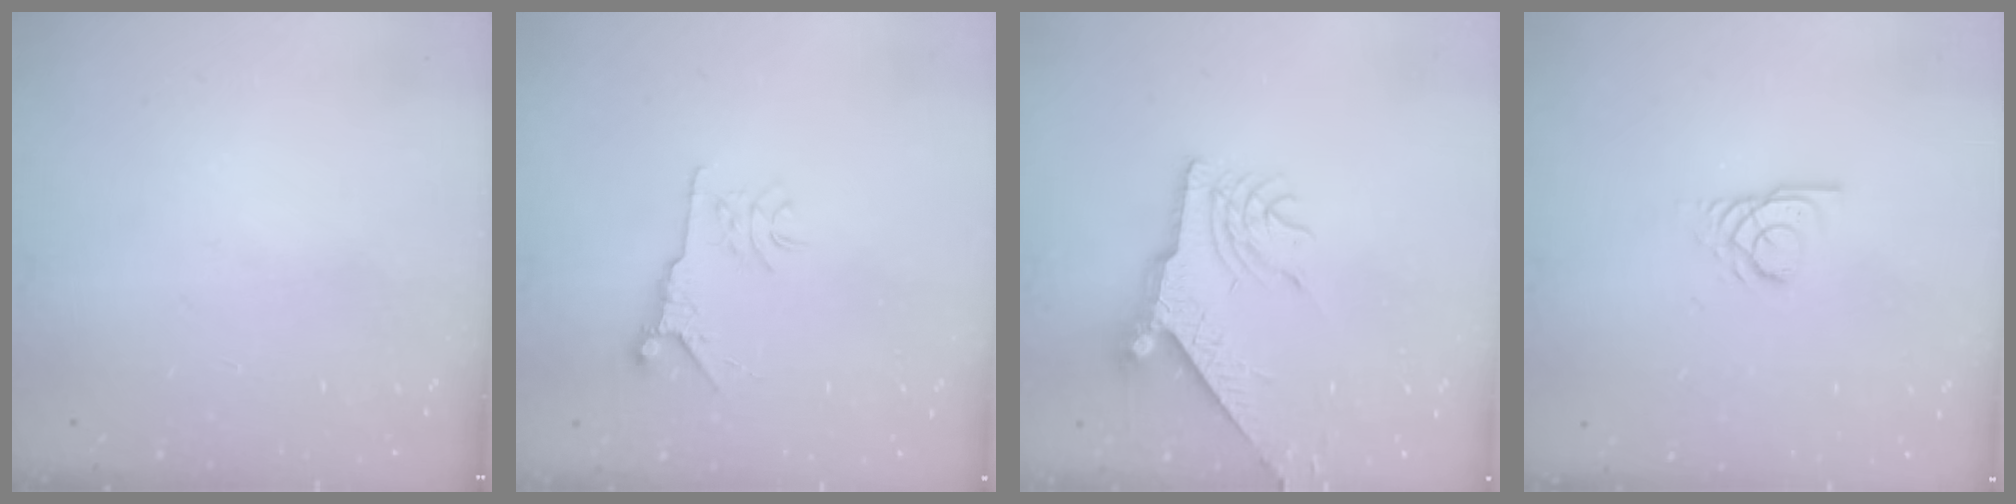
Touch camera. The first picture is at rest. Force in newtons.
{"total": 6.3, "press": 6.2, "slide": 0.9}
{"total": 9.4, "press": 9.3, "slide": 0.8}
{"total": 2.9, "press": 2.9, "slide": 0.1}